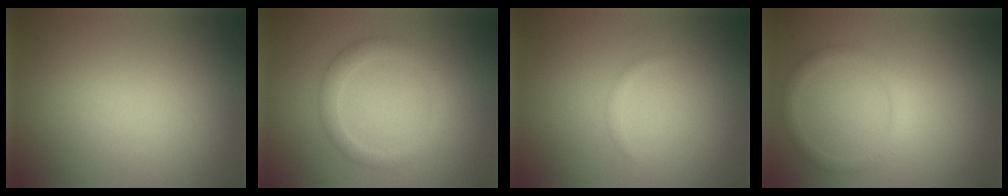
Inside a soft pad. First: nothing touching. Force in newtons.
{"total": 2.1, "press": 2.1, "slide": 0.2}
{"total": 0.5, "press": 0.5, "slide": 0.0}
{"total": 1.4, "press": 1.4, "slide": 0.2}